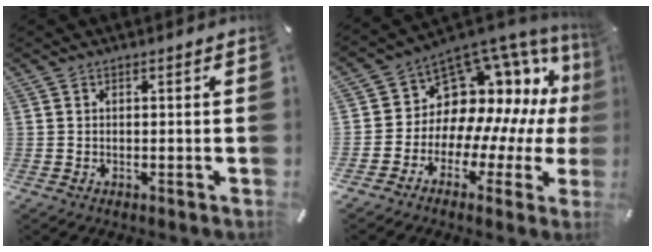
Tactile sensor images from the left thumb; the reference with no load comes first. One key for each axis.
{"total": 12.6, "fx": 6.8, "fy": 9.4, "fz": 5.0, "tx": -0.076, "ty": -0.094, "tz": 0.132}